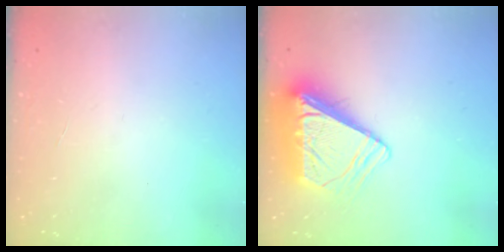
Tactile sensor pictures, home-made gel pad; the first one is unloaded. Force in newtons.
{"total": 10.4, "press": 10.3, "slide": 1.4}